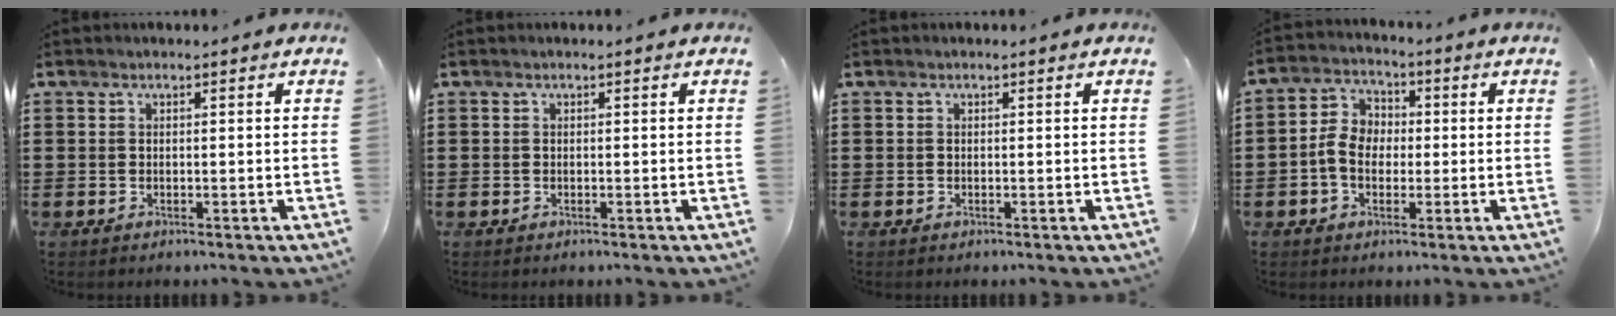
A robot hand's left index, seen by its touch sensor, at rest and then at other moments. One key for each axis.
{"total": 0.0}
{"total": 0.0}
{"total": 5.6, "fx": -0.9, "fy": 4.2, "fz": 3.6, "tx": -0.086, "ty": 0.009, "tz": -0.021}